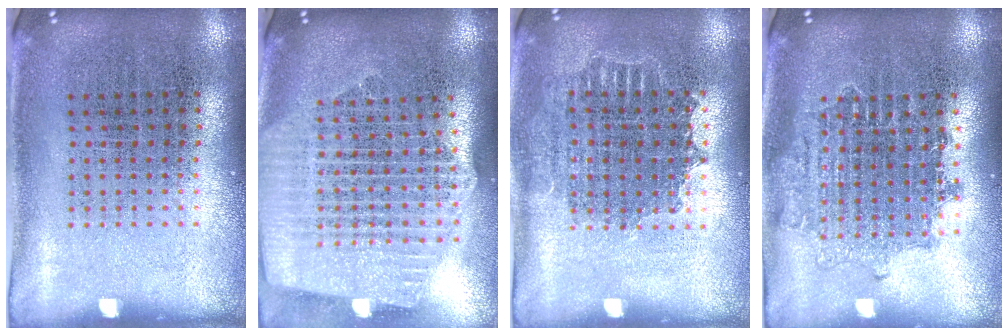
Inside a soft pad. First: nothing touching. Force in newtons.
{"total": 2.7, "press": 2.3, "slide": 1.4}
{"total": 1.2, "press": 1.1, "slide": 0.5}
{"total": 1.5, "press": 1.2, "slide": 0.8}